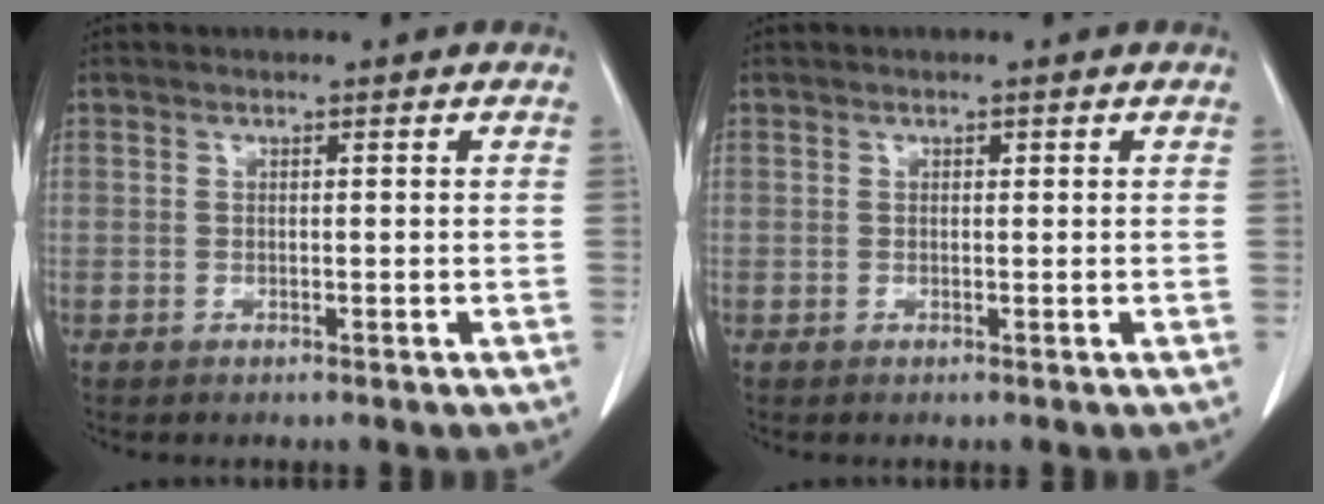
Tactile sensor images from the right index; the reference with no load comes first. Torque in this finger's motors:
{"motor_torque": [0.15, -0.09, -0.01, 0.01]}